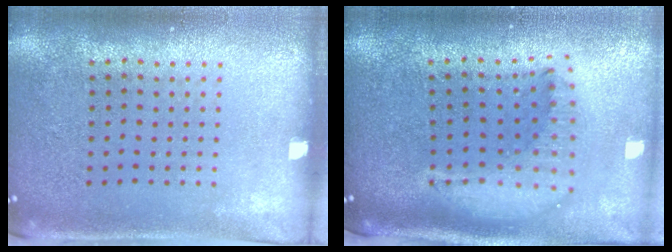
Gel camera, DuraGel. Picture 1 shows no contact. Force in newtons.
{"total": 1.8, "press": 1.4, "slide": 1.0}